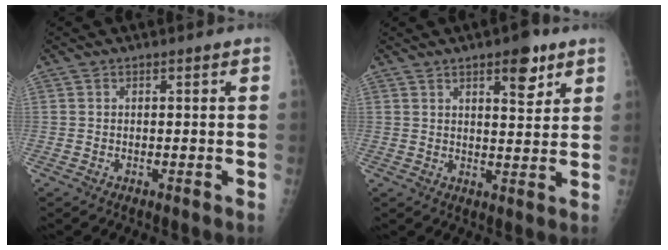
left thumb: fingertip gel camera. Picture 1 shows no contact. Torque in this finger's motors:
{"motor_torque": [0.04, 0.41, -0.23, -0.32, 0.07]}